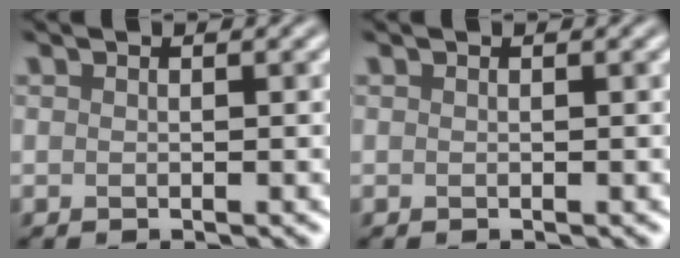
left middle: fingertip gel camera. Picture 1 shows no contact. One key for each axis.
{"total": 0.0}